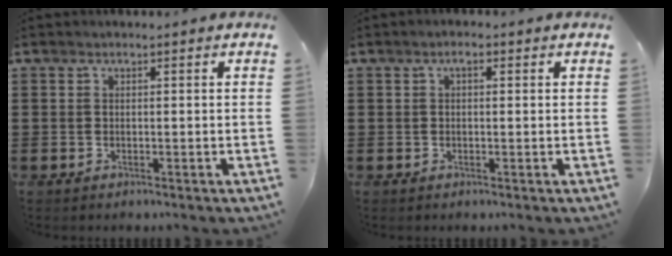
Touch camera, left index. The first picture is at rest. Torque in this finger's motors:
{"motor_torque": [0.69, 0.64, 0.10, 0.01]}